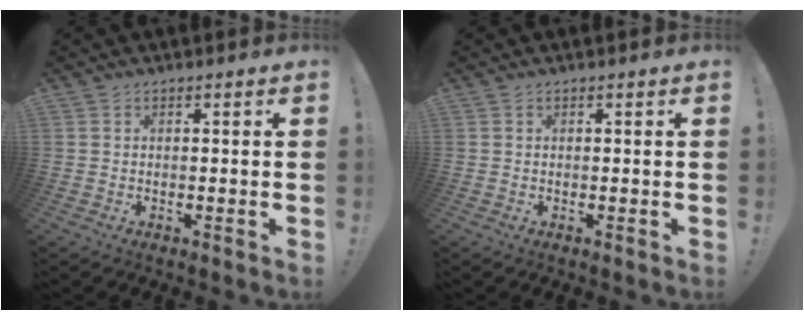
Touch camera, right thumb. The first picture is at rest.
{"total": 0.0}